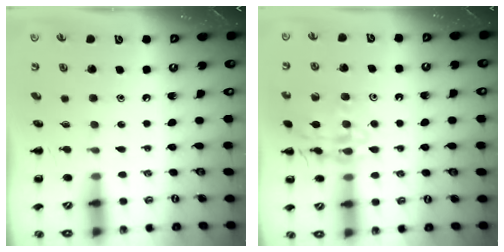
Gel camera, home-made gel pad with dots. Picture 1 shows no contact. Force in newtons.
{"total": 14.2, "press": 14.1, "slide": 1.4}